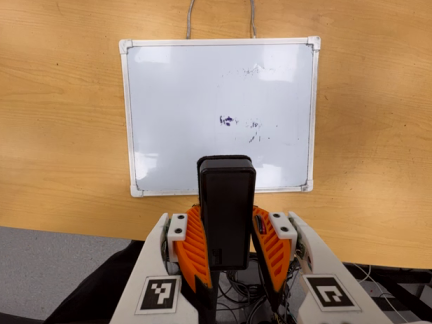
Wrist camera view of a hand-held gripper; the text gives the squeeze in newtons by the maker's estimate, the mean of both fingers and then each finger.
{"total": 8.3, "left": 7.2, "right": 9.5}